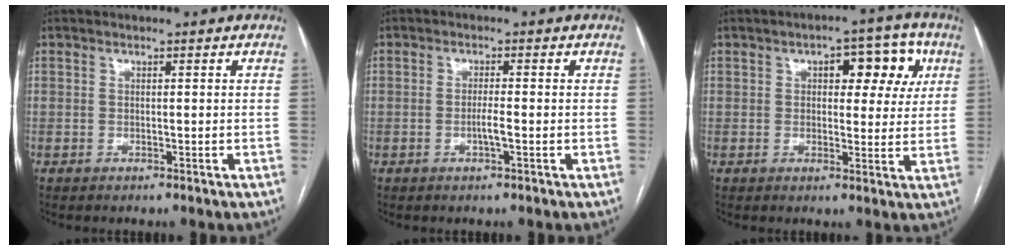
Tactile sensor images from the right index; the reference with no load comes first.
{"total": 2.1, "force": [-0.7, -0.1, 2.0], "torque": [-0.041, -0.001, -0.013]}
{"total": 7.9, "force": [2.9, 3.9, 6.2], "torque": [-0.065, 0.026, 0.033]}